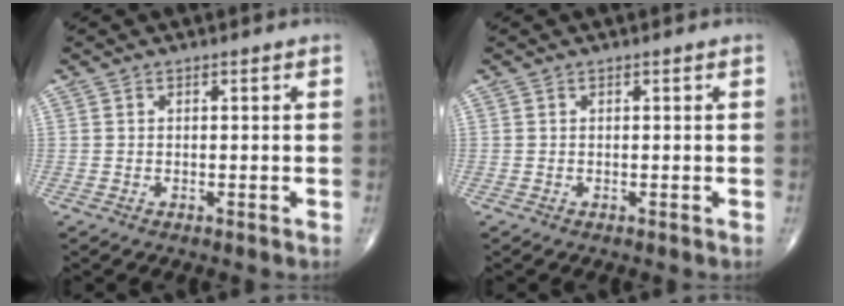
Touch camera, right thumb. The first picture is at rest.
{"total": 0.0}